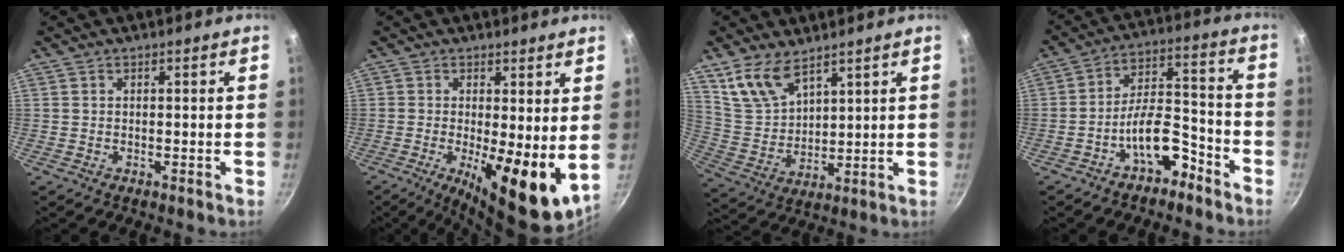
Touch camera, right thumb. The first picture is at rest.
{"total": 12.6, "force": [-0.7, 4.1, 11.9], "torque": [-0.158, -0.022, -0.005]}
{"total": 11.6, "force": [7.0, 6.6, 6.5], "torque": [-0.111, -0.025, 0.151]}
{"total": 10.2, "force": [-6.0, 4.8, 6.7], "torque": [-0.084, 0.073, -0.095]}